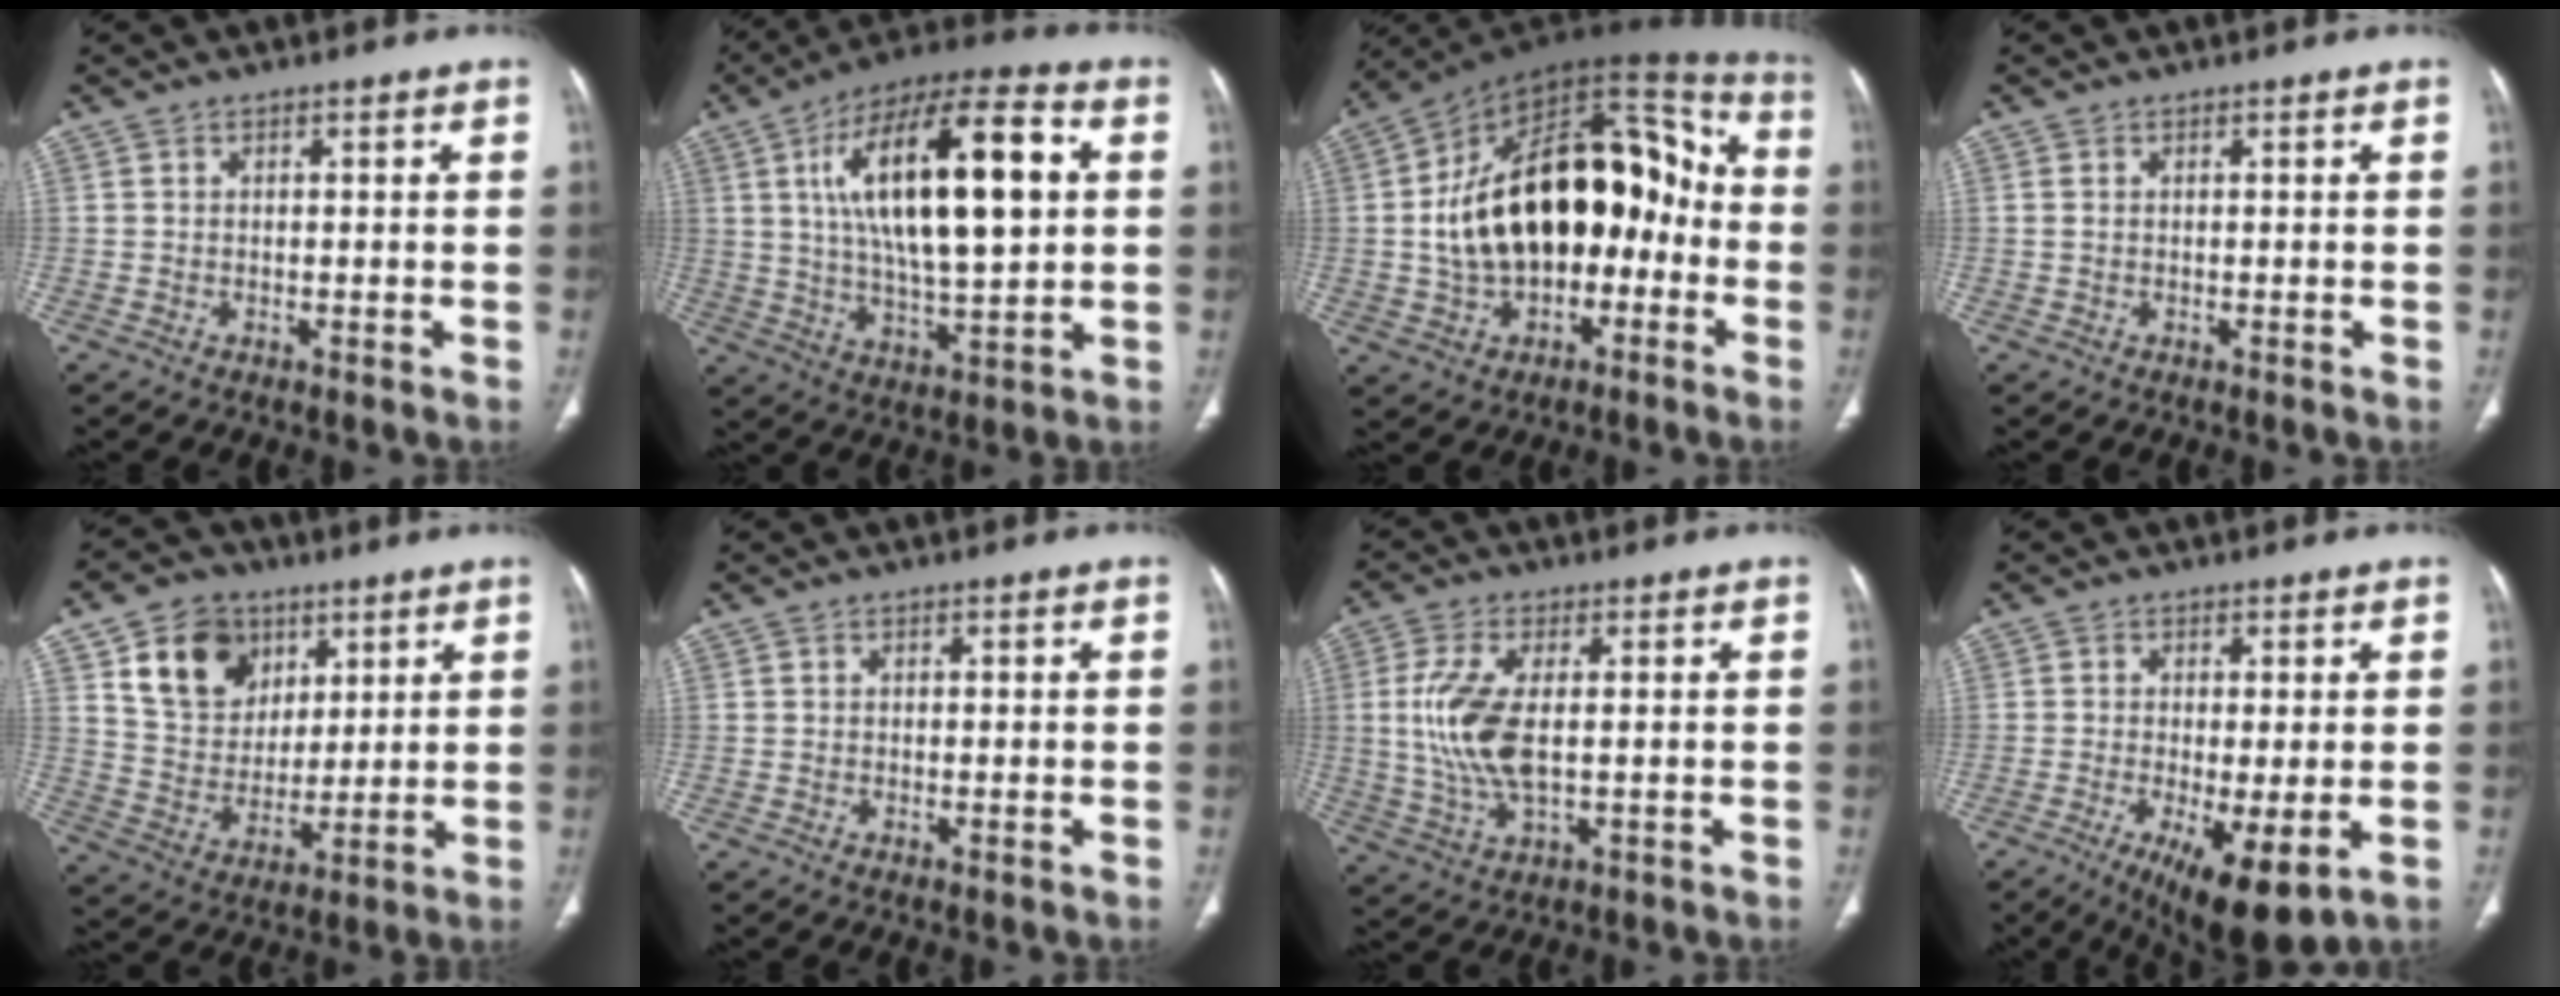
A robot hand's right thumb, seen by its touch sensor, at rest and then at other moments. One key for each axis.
{"total": 23.7, "fx": 4.8, "fy": 8.6, "fz": 21.5, "tx": -0.355, "ty": 0.007, "tz": 0.075}
{"total": 25.8, "fx": -2.4, "fy": 15.4, "fz": 20.5, "tx": -0.307, "ty": 0.050, "tz": -0.036}
{"total": 0.6, "fx": 0.1, "fy": 0.3, "fz": 0.4, "tx": -0.013, "ty": 0.007, "tz": 0.005}
{"total": 13.7, "fx": 6.4, "fy": 10.5, "fz": 5.9, "tx": -0.072, "ty": -0.021, "tz": 0.123}
{"total": 0.0}
{"total": 10.7, "fx": 0.6, "fy": 4.7, "fz": 9.6, "tx": -0.220, "ty": -0.007, "tz": 0.017}
{"total": 10.6, "fx": -3.5, "fy": 3.2, "fz": 9.4, "tx": -0.158, "ty": -0.020, "tz": -0.048}